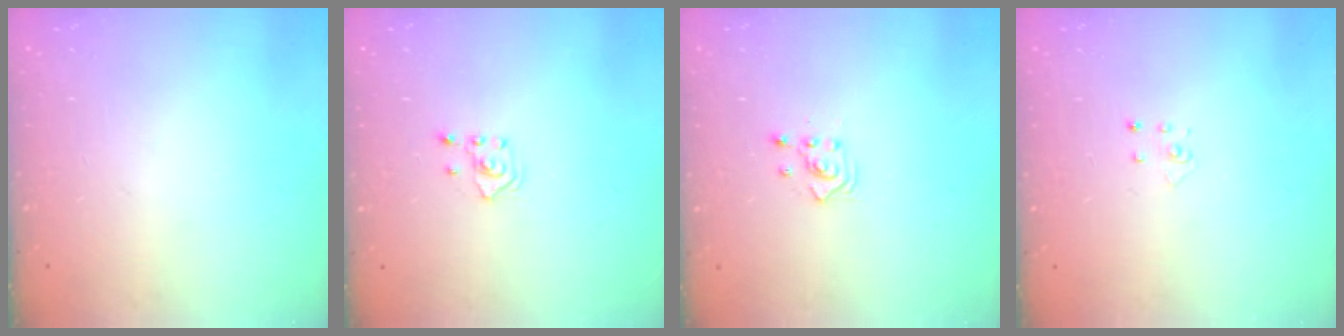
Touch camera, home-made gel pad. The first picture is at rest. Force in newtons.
{"total": 2.0, "press": 1.8, "slide": 0.9}
{"total": 2.3, "press": 2.3, "slide": 0.3}
{"total": 2.8, "press": 2.8, "slide": 0.3}